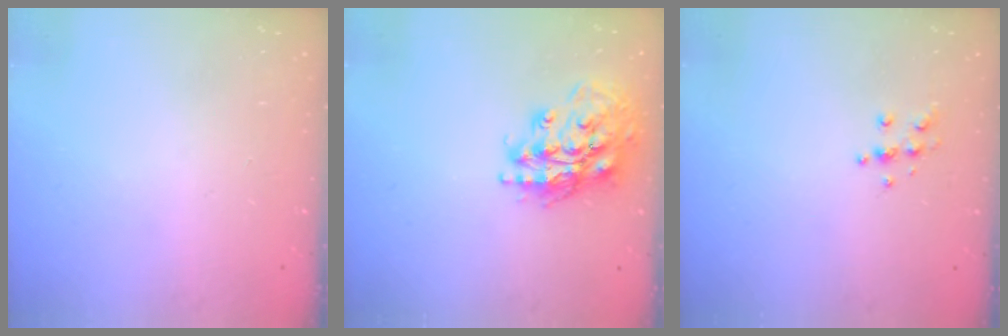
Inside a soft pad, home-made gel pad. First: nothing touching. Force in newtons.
{"total": 17.4, "press": 17.3, "slide": 2.4}
{"total": 6.2, "press": 6.2, "slide": 0.6}